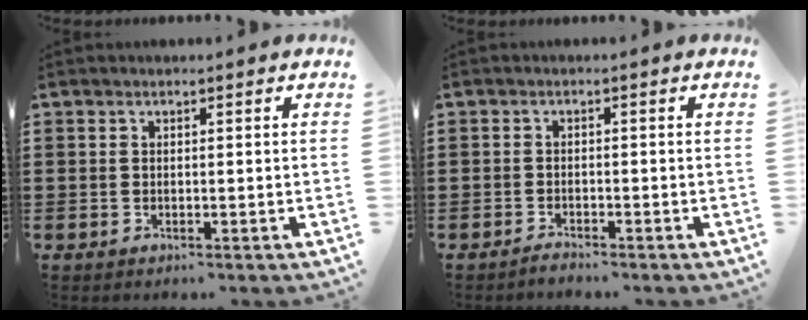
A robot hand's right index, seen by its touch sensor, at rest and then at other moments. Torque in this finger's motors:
{"motor_torque": [1.60, 0.54, -1.04, -0.21]}